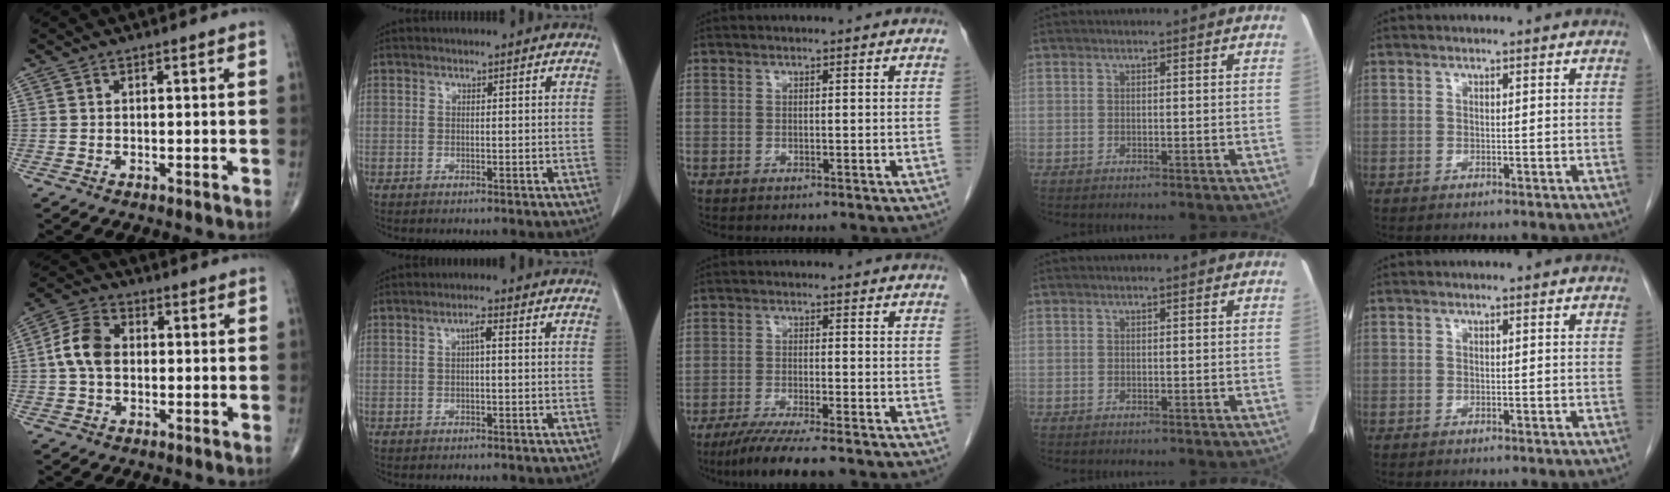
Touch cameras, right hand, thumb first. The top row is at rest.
{"thumb": {"total": 7.8, "force": [0.2, 5.4, 5.6], "torque": [-0.107, 0.021, -0.005]}, "index": {"total": 1.7, "force": [0.3, 0.2, 1.6], "torque": [-0.029, 0.004, 0.005]}, "middle": {"total": 7.5, "force": [-5.9, -0.1, 4.7], "torque": [-0.072, -0.020, -0.094]}}